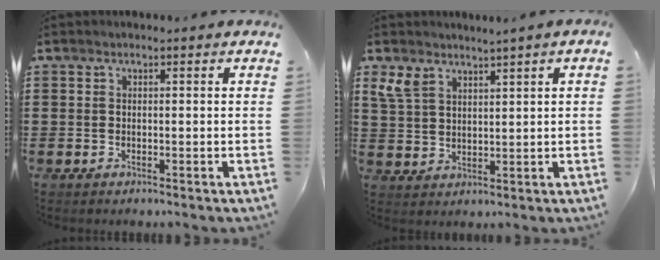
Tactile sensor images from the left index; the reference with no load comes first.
{"total": 3.8, "force": [2.8, 1.5, 2.0], "torque": [-0.052, 0.001, 0.054]}